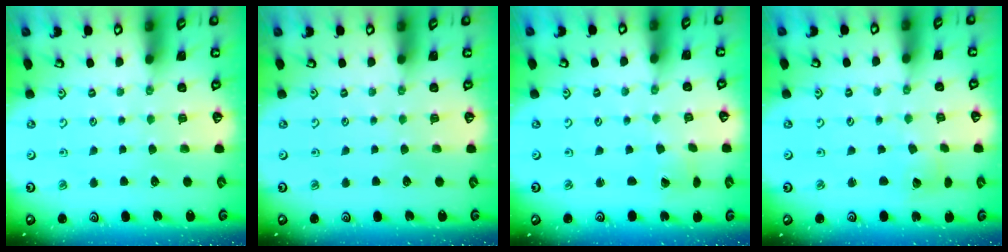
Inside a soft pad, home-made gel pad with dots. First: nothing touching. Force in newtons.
{"total": 0.0}
{"total": 1.7, "press": 1.7, "slide": 0.1}
{"total": 2.2, "press": 2.2, "slide": 0.3}